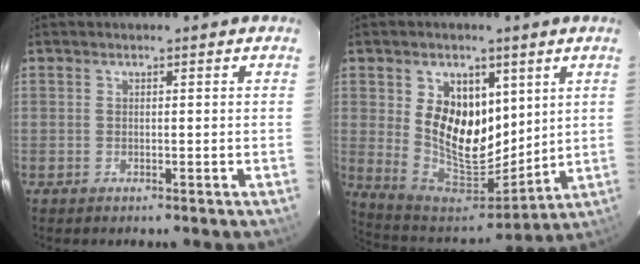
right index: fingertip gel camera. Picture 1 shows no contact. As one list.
[{"total": 15.0, "force": [4.2, 10.1, 10.2], "torque": [-0.189, -0.007, 0.095]}]